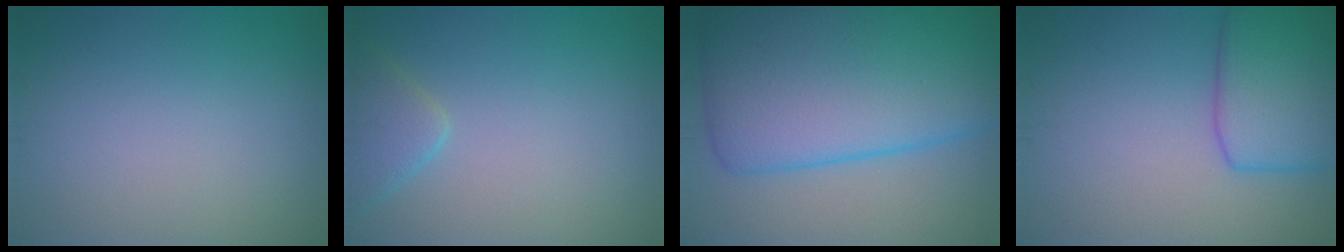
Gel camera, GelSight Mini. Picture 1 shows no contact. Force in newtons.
{"total": 2.5, "press": 2.5, "slide": 0.2}
{"total": 13.2, "press": 13.2, "slide": 0.6}
{"total": 6.1, "press": 6.1, "slide": 0.4}